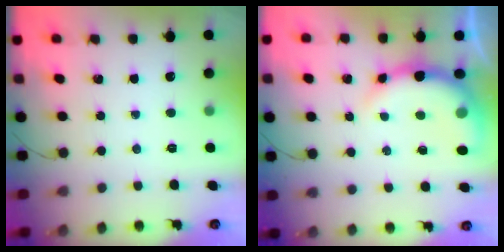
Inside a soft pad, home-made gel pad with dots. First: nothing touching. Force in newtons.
{"total": 9.8, "press": 9.6, "slide": 2.1}